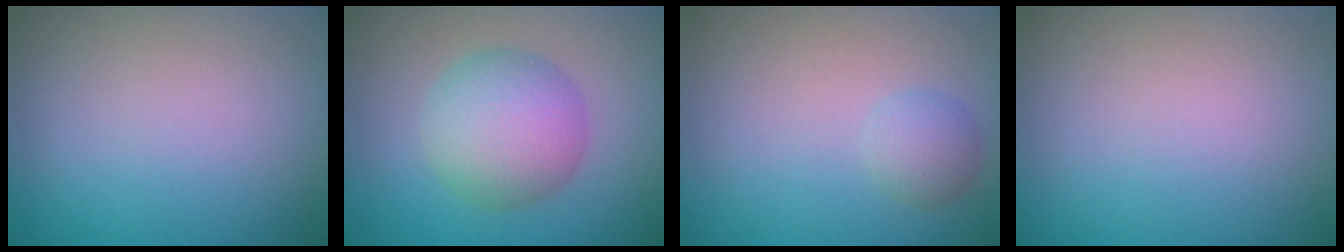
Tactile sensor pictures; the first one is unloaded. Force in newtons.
{"total": 5.6, "press": 5.6, "slide": 0.1}
{"total": 1.7, "press": 1.7, "slide": 0.1}
{"total": 0.0}